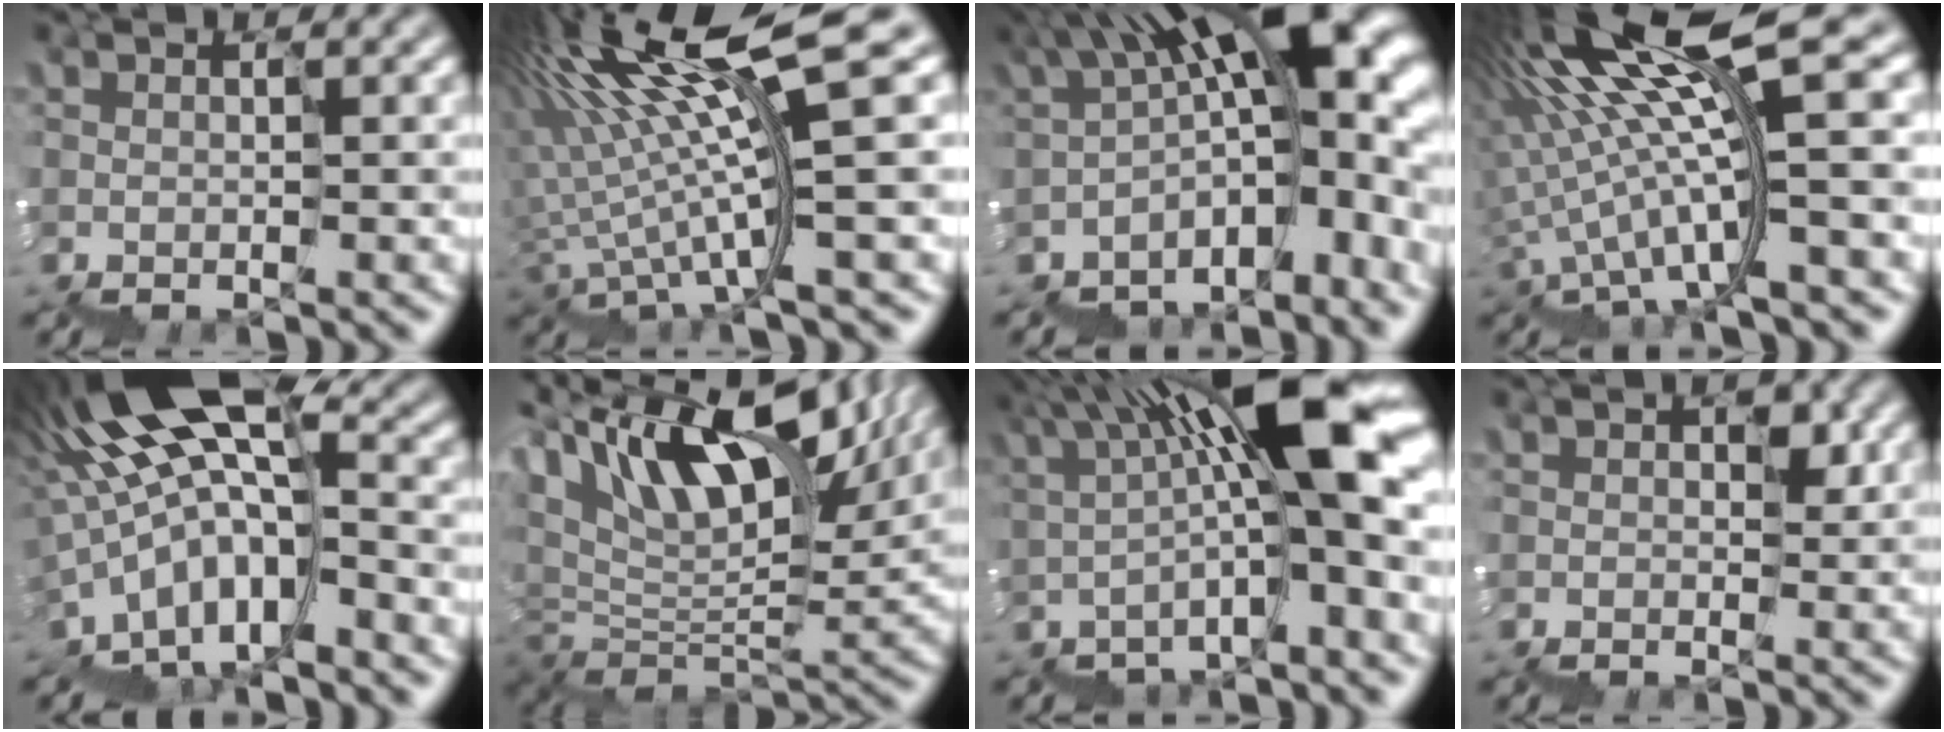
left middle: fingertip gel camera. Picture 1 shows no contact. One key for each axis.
{"total": 10.8, "fx": 4.3, "fy": 1.3, "fz": 9.8, "tx": -0.180, "ty": 0.022, "tz": 0.098}
{"total": 12.7, "fx": -1.3, "fy": 5.7, "fz": 11.3, "tx": -0.152, "ty": 0.029, "tz": -0.007}
{"total": 9.9, "fx": 1.8, "fy": 1.7, "fz": 9.6, "tx": -0.186, "ty": 0.025, "tz": 0.049}
{"total": 10.7, "fx": -2.2, "fy": 3.9, "fz": 9.7, "tx": -0.171, "ty": 0.035, "tz": -0.034}
{"total": 12.6, "fx": 6.9, "fy": 6.4, "fz": 8.4, "tx": -0.166, "ty": 0.035, "tz": 0.121}
{"total": 11.0, "fx": 2.0, "fy": 2.5, "fz": 10.5, "tx": -0.150, "ty": 0.037, "tz": 0.034}
{"total": 1.9, "fx": 0.8, "fy": 1.1, "fz": 1.3, "tx": -0.027, "ty": 0.011, "tz": 0.012}